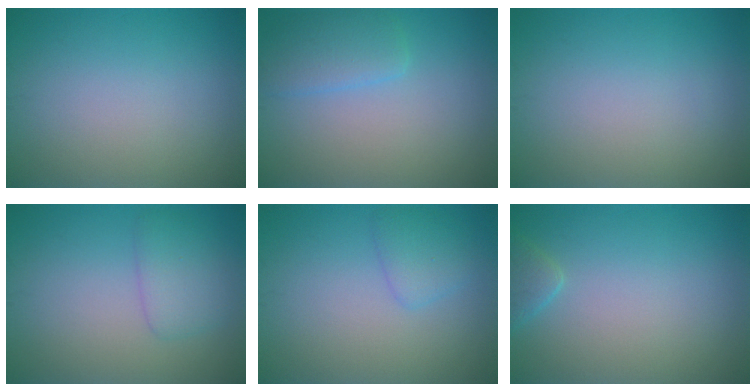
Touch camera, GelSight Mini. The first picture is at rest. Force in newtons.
{"total": 2.7, "press": 2.7, "slide": 0.0}
{"total": 0.0}
{"total": 2.6, "press": 2.6, "slide": 0.1}
{"total": 1.9, "press": 1.9, "slide": 0.2}
{"total": 1.6, "press": 1.6, "slide": 0.1}